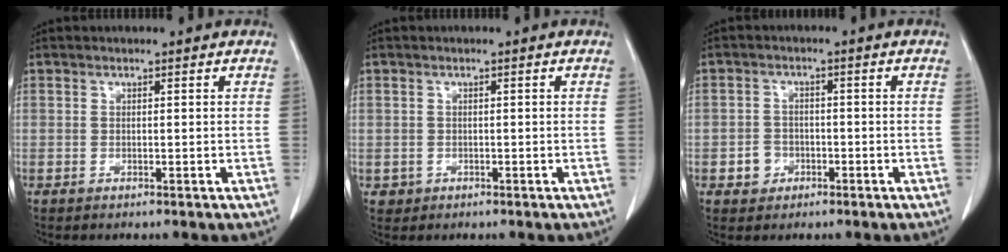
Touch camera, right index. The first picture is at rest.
{"total": 1.3, "force": [-0.4, 1.2, 0.1], "torque": [-0.001, 0.005, -0.002]}
{"total": 3.0, "force": [-1.3, 2.6, 0.8], "torque": [-0.009, 0.009, -0.019]}